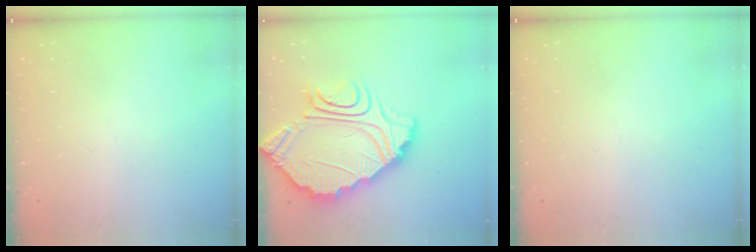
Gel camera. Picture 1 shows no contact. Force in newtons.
{"total": 17.4, "press": 17.3, "slide": 1.4}
{"total": 0.0}